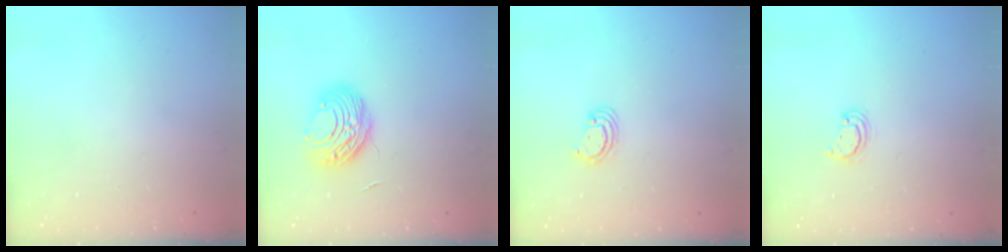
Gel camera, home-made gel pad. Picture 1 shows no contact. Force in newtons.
{"total": 9.1, "press": 9.1, "slide": 0.5}
{"total": 2.5, "press": 2.5, "slide": 0.3}
{"total": 2.6, "press": 2.6, "slide": 0.3}